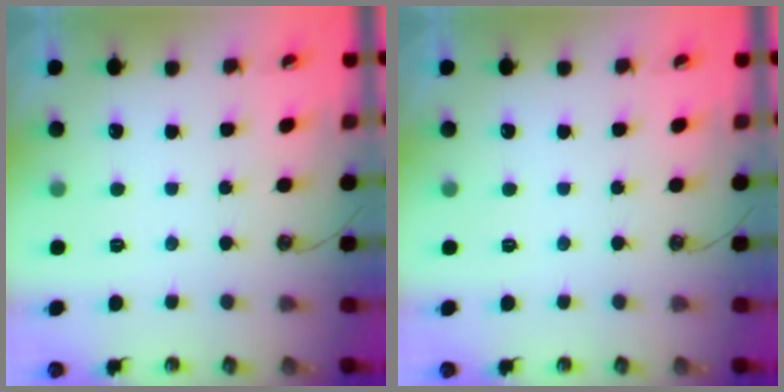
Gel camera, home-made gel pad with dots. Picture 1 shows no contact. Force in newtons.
{"total": 0.0}